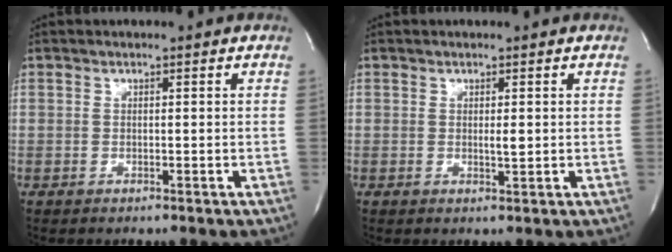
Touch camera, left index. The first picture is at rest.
{"total": 1.4, "force": [0.3, 0.2, 1.4], "torque": [-0.027, -0.005, 0.005]}